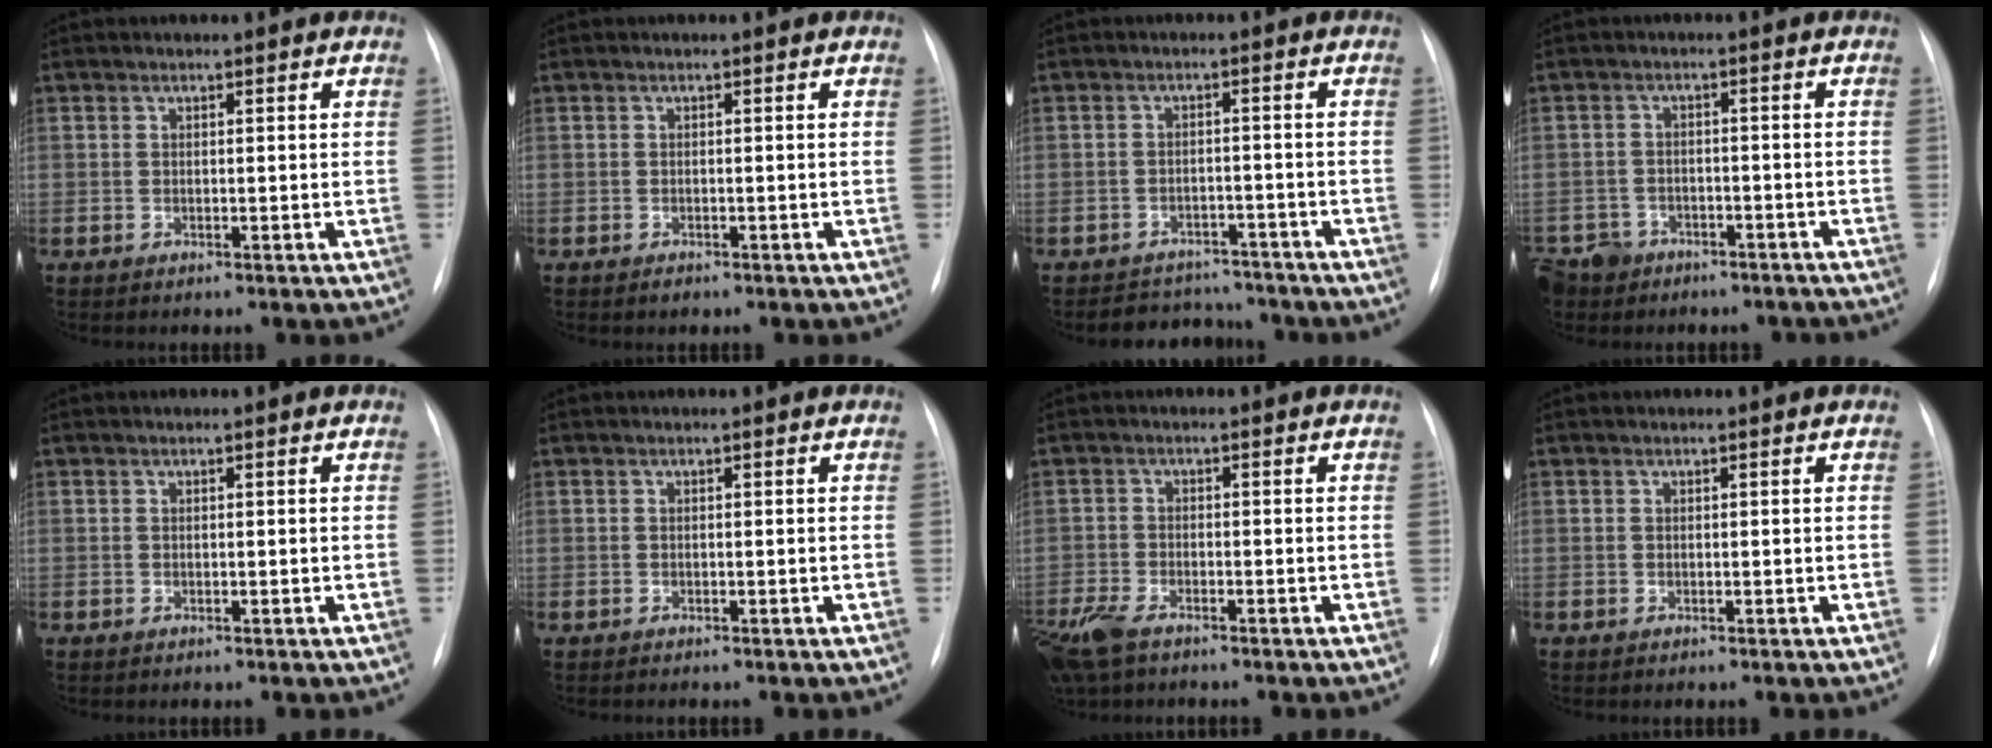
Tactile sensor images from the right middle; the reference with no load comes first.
{"total": 0.8, "force": [-0.5, 0.4, 0.3], "torque": [-0.007, 0.000, -0.004]}
{"total": 7.1, "force": [-6.5, 2.8, 0.2], "torque": [0.007, 0.015, -0.086]}
{"total": 10.1, "force": [-7.3, 6.7, 2.2], "torque": [-0.063, 0.008, -0.102]}
{"total": 0.0}
{"total": 0.0}
{"total": 8.3, "force": [-6.0, 3.2, 4.7], "torque": [-0.107, -0.018, -0.111]}
{"total": 0.0}